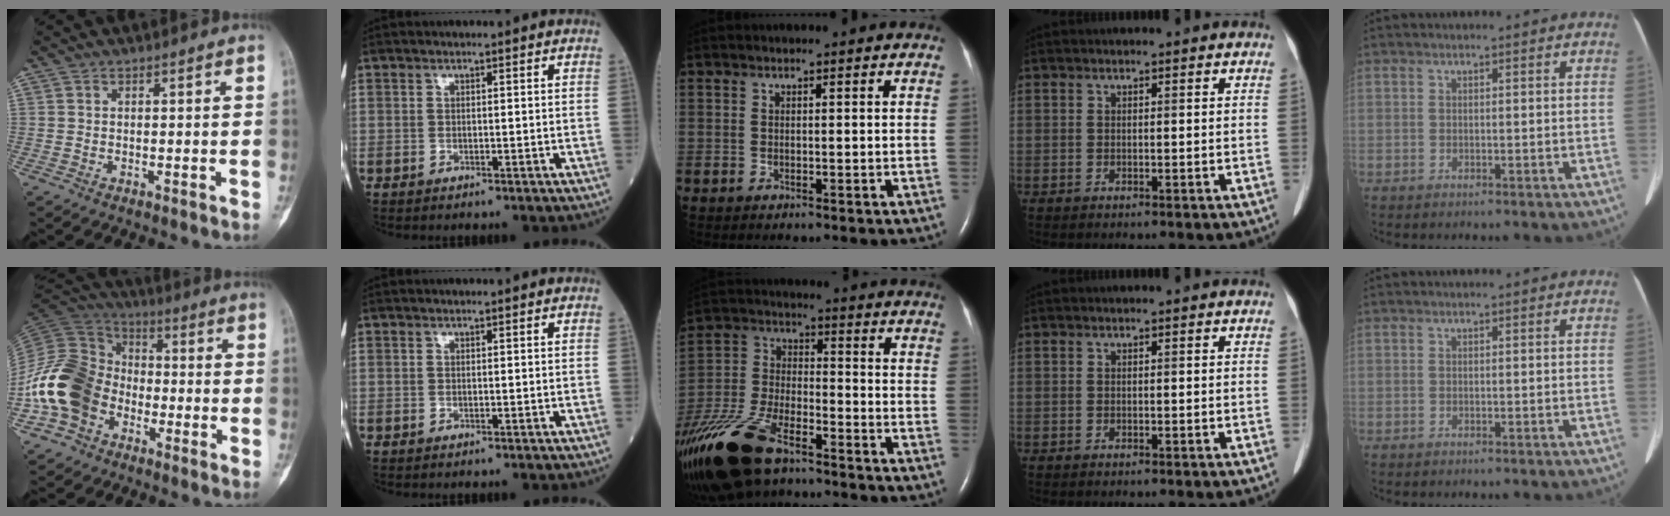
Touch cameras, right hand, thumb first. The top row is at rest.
{"thumb": {"total": 16.8, "force": [-5.6, 12.9, 9.0], "torque": [-0.169, 0.060, -0.116]}, "middle": {"total": 21.7, "force": [-14.9, 8.5, 13.3], "torque": [-0.355, -0.034, -0.279]}}